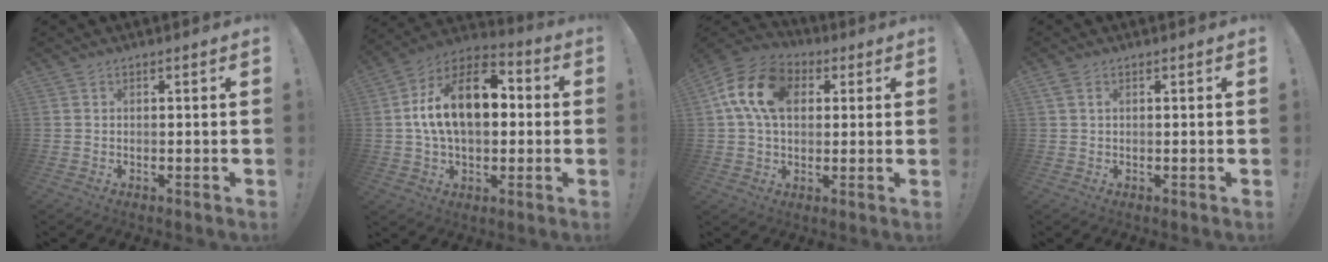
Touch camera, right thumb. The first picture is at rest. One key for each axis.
{"total": 19.6, "fx": 2.7, "fy": 11.5, "fz": 15.6, "tx": -0.265, "ty": 0.006, "tz": 0.045}
{"total": 16.3, "fx": 4.5, "fy": 11.1, "fz": 11.0, "tx": -0.190, "ty": 0.007, "tz": 0.084}
{"total": 0.8, "fx": 0.3, "fy": 0.3, "fz": 0.7, "tx": -0.015, "ty": 0.003, "tz": 0.004}